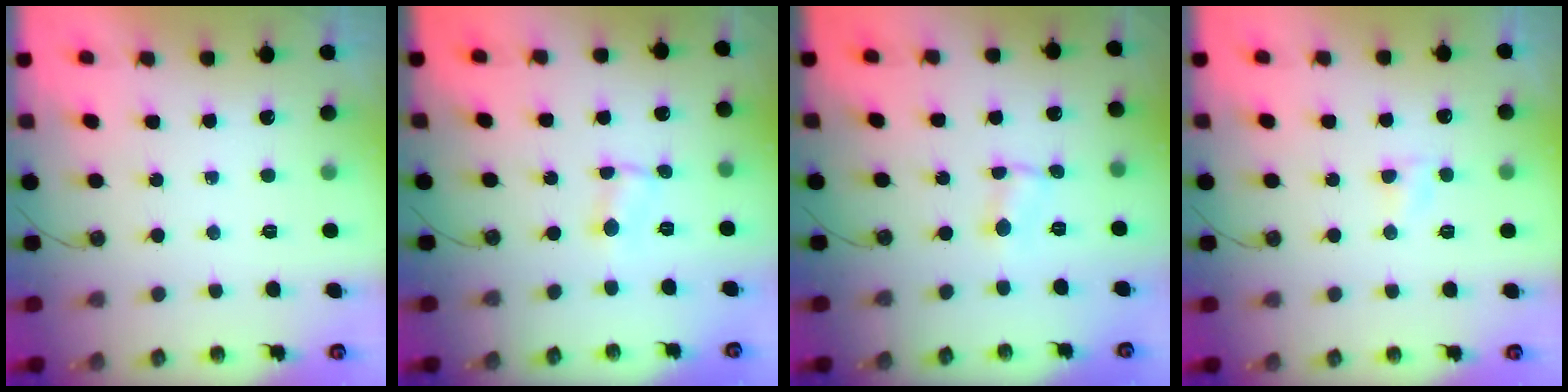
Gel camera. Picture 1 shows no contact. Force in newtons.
{"total": 1.2, "press": 1.2, "slide": 0.2}
{"total": 1.2, "press": 1.2, "slide": 0.2}
{"total": 3.0, "press": 3.0, "slide": 0.3}